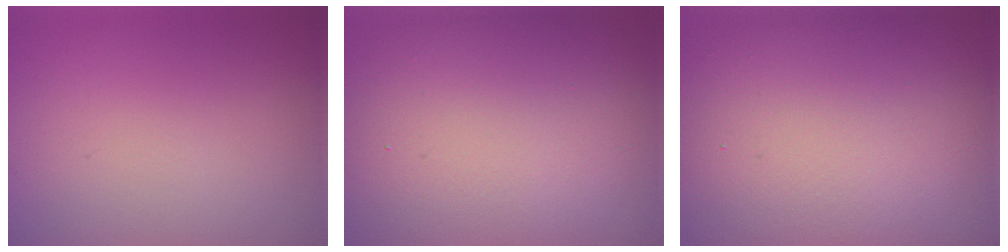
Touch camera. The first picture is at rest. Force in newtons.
{"total": 17.7, "press": 17.7, "slide": 0.9}
{"total": 19.2, "press": 19.2, "slide": 1.4}